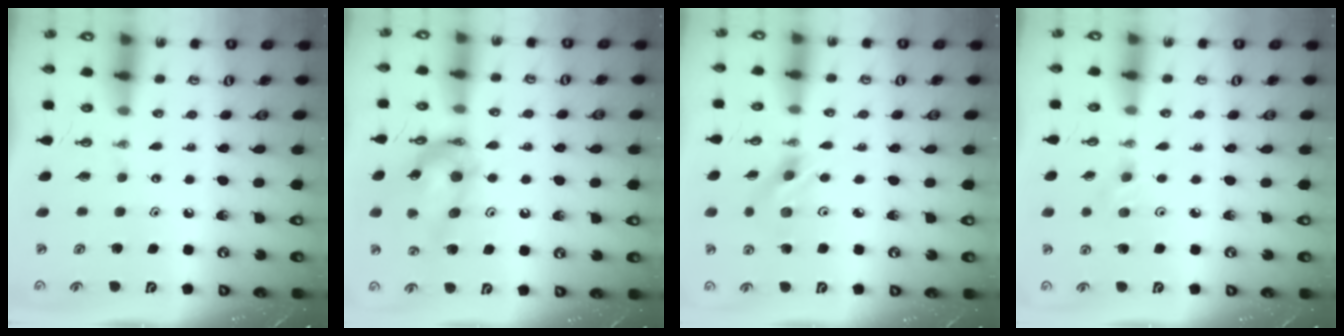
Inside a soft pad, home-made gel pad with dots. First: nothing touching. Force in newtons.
{"total": 15.1, "press": 15.1, "slide": 1.1}
{"total": 5.2, "press": 5.2, "slide": 0.2}
{"total": 2.2, "press": 2.1, "slide": 0.7}